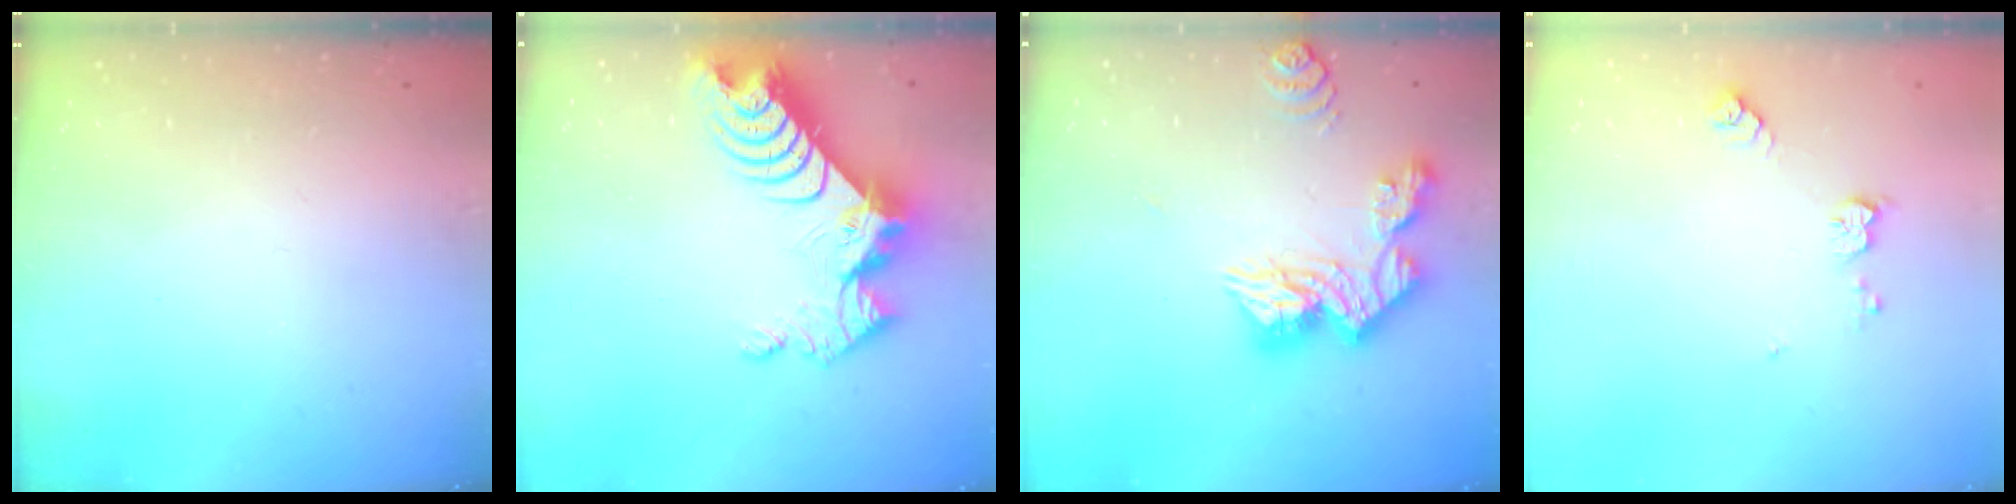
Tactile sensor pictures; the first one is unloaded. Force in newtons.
{"total": 14.7, "press": 14.6, "slide": 1.2}
{"total": 14.2, "press": 14.1, "slide": 1.4}
{"total": 6.8, "press": 6.8, "slide": 0.5}